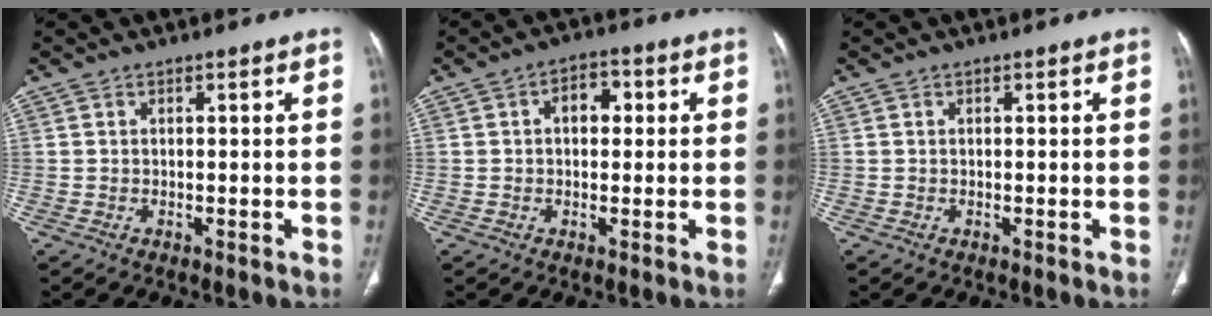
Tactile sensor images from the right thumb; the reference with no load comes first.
{"total": 4.8, "force": [0.8, 3.2, 3.5], "torque": [-0.032, 0.012, 0.006]}
{"total": 0.0}